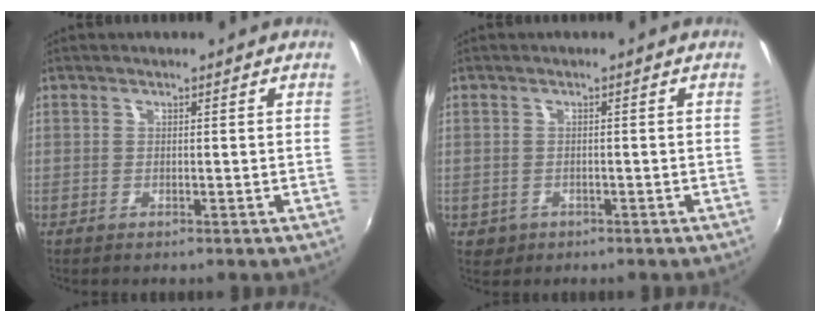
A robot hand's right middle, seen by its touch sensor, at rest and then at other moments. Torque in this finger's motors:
{"motor_torque": [0.41, -0.42, -0.02, 0.01]}